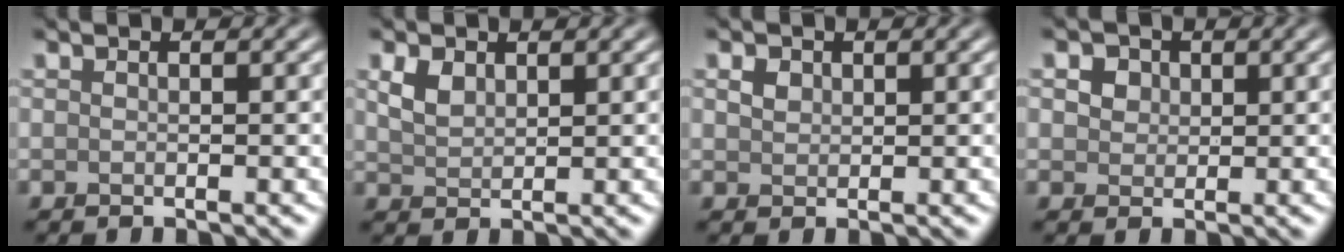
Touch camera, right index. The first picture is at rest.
{"total": 2.0, "force": [1.0, 1.2, 1.2], "torque": [-0.031, 0.001, 0.024]}
{"total": 1.2, "force": [0.5, 0.9, 0.5], "torque": [-0.013, 0.001, 0.010]}
{"total": 4.9, "force": [2.4, 3.5, 2.4], "torque": [-0.047, 0.015, 0.023]}